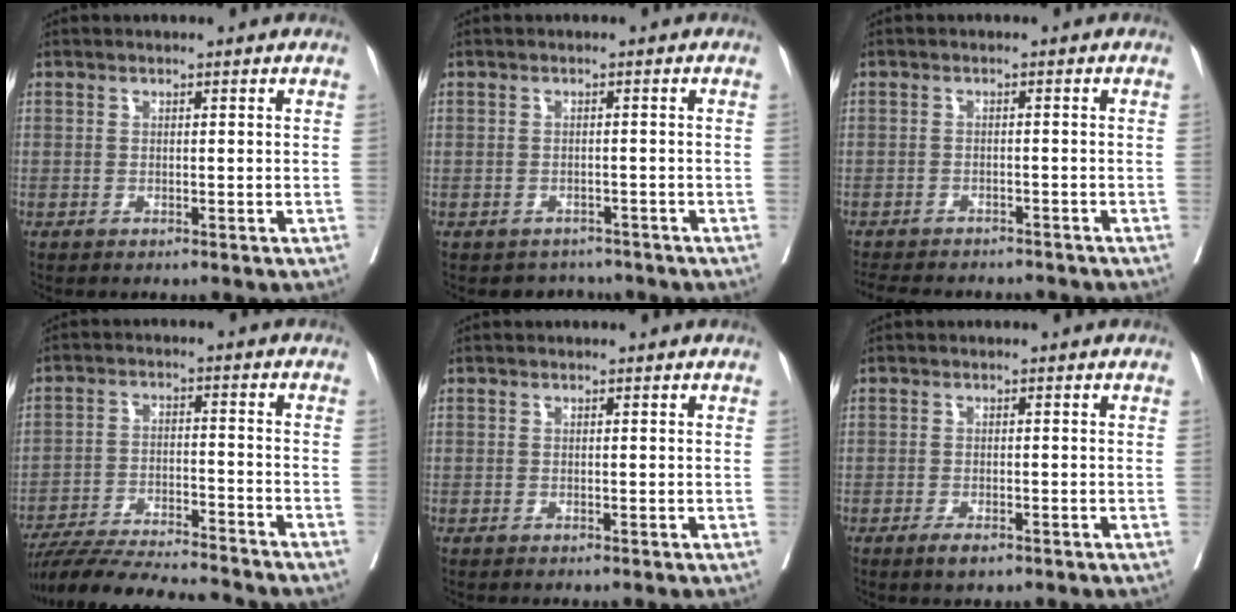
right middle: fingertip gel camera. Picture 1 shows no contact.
{"total": 2.8, "force": [-2.4, 1.4, -0.3], "torque": [0.003, 0.009, -0.033]}
{"total": 12.0, "force": [-10.7, 3.5, 4.2], "torque": [-0.083, -0.001, -0.135]}
{"total": 16.5, "force": [-15.2, 0.8, 6.6], "torque": [-0.113, -0.022, -0.237]}
{"total": 0.0}
{"total": 2.2, "force": [-1.3, 0.7, 1.5], "torque": [-0.028, -0.002, -0.019]}